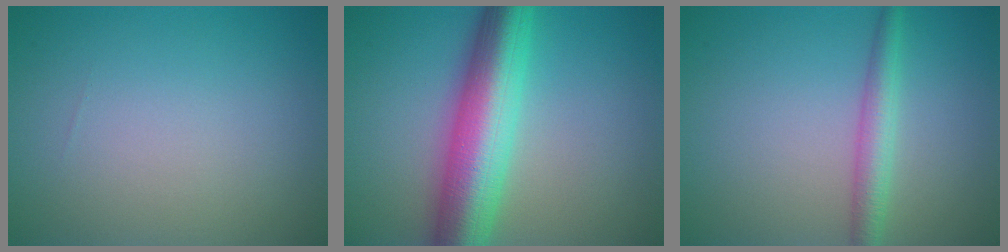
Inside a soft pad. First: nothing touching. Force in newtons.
{"total": 9.5, "press": 9.5, "slide": 0.1}
{"total": 2.7, "press": 2.7, "slide": 0.1}